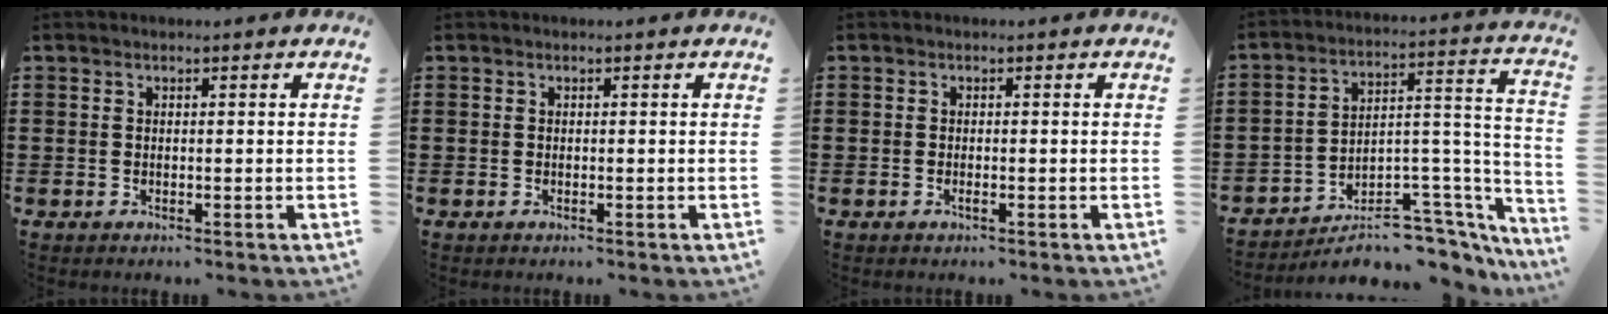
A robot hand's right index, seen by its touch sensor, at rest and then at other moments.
{"total": 0.0}
{"total": 0.6, "force": [-0.4, 0.1, 0.5], "torque": [-0.010, -0.004, -0.005]}
{"total": 7.4, "force": [-5.9, 2.9, 3.5], "torque": [-0.052, 0.010, -0.107]}